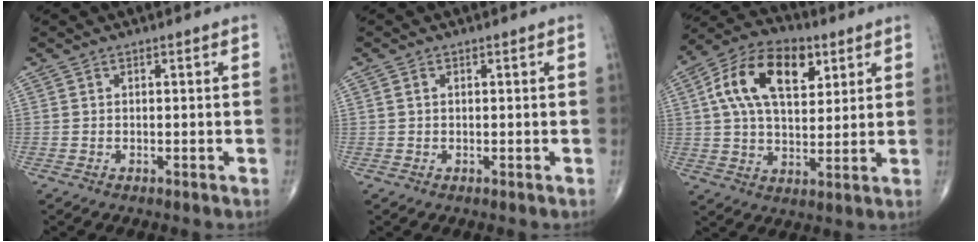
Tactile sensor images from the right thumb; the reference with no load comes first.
{"total": 0.6, "force": [0.1, 0.4, 0.4], "torque": [-0.009, 0.002, 0.002]}
{"total": 17.0, "force": [5.8, 9.7, 12.6], "torque": [-0.201, 0.001, 0.095]}